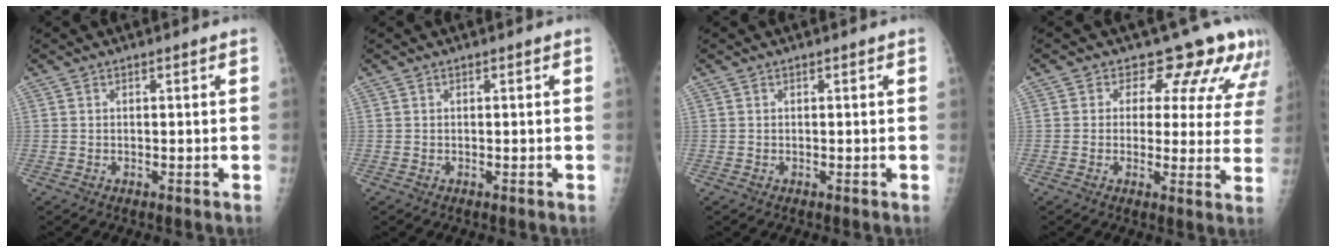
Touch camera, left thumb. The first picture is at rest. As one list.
[{"total": 0.0}, {"total": 0.0}, {"total": 11.3, "force": [9.1, 5.8, 3.6], "torque": [0.010, -0.042, 0.078]}]